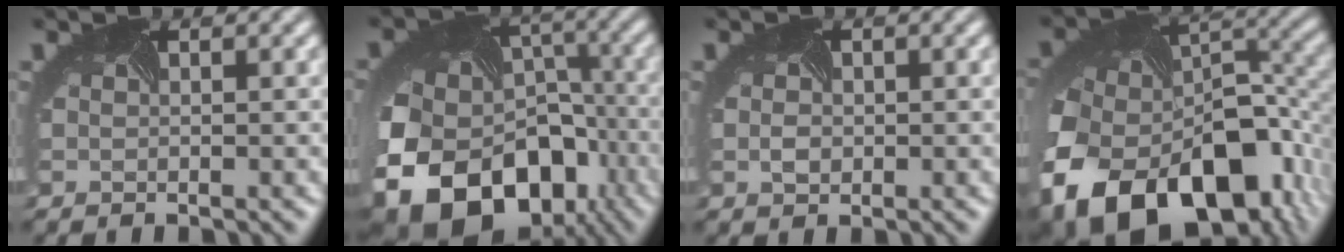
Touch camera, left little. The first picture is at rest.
{"total": 18.0, "force": [-7.7, 12.8, 10.1], "torque": [-0.214, -0.040, -0.108]}
{"total": 1.1, "force": [-0.3, 0.9, 0.5], "torque": [-0.016, -0.002, -0.003]}
{"total": 19.4, "force": [-9.6, 12.3, 11.5], "torque": [-0.253, -0.059, -0.123]}